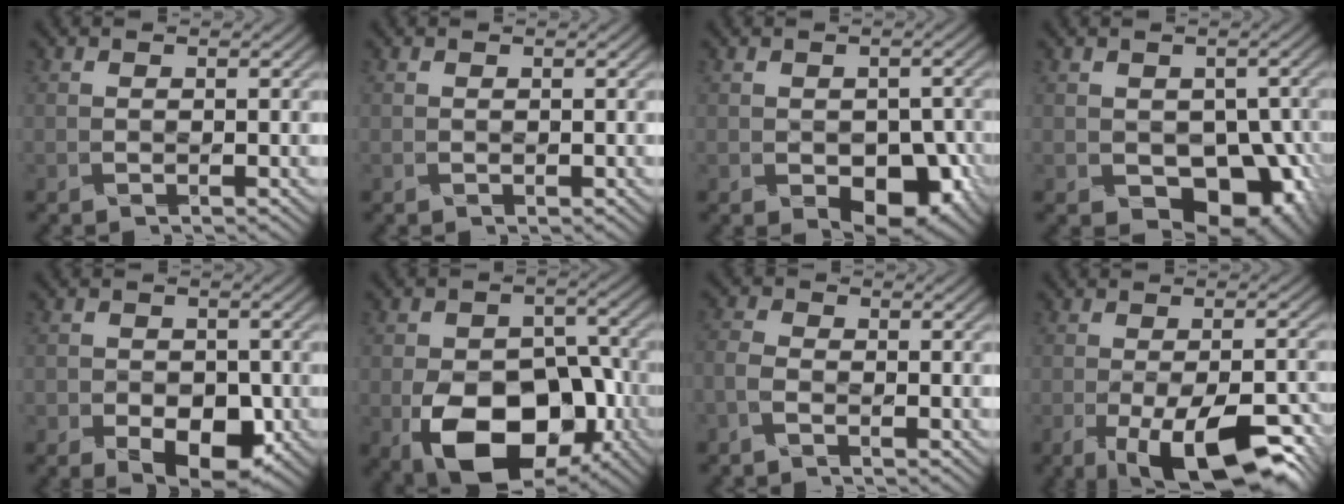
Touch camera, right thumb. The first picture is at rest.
{"total": 0.0}
{"total": 6.9, "force": [-2.5, 5.0, 4.1], "torque": [-0.055, -0.010, -0.042]}
{"total": 10.0, "force": [-2.5, 7.9, 5.5], "torque": [-0.089, -0.010, -0.053]}
{"total": 7.7, "force": [-3.4, 5.3, 4.4], "torque": [-0.077, -0.011, -0.060]}
{"total": 15.2, "force": [-6.3, 9.1, 10.5], "torque": [-0.179, -0.030, -0.095]}
{"total": 2.4, "force": [-1.8, 0.7, 1.5], "torque": [-0.059, 0.004, -0.034]}
{"total": 14.4, "force": [-8.0, 6.1, 10.4], "torque": [-0.166, -0.025, -0.101]}